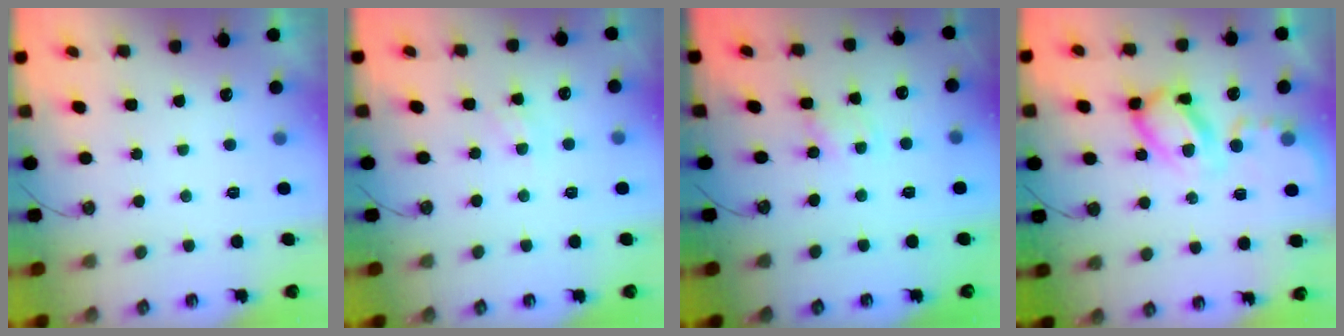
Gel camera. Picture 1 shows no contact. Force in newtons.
{"total": 7.1, "press": 7.1, "slide": 0.9}
{"total": 2.6, "press": 2.5, "slide": 0.4}
{"total": 12.3, "press": 12.3, "slide": 1.3}